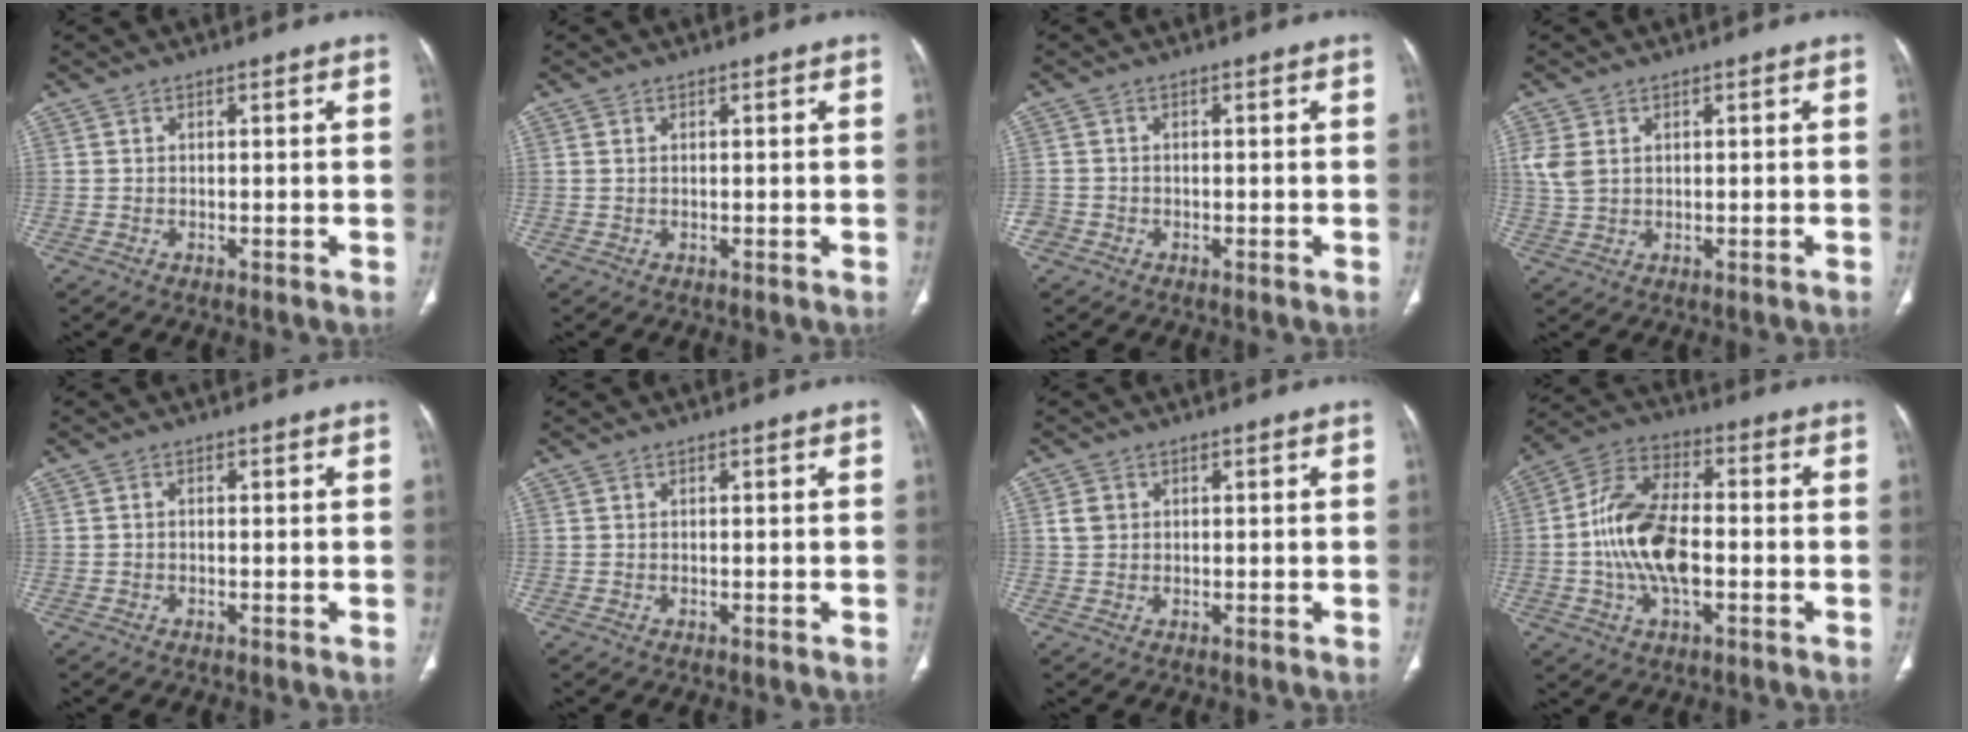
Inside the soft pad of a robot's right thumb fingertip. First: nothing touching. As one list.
[{"total": 0.6, "force": [0.3, 0.4, 0.4], "torque": [-0.010, 0.004, 0.007]}, {"total": 2.1, "force": [-0.9, 1.9, 0.3], "torque": [0.000, 0.010, -0.021]}, {"total": 3.8, "force": [0.9, 2.6, 2.7], "torque": [-0.064, 0.006, 0.025]}, {"total": 0.5, "force": [-0.1, 0.4, 0.4], "torque": [-0.005, 0.001, -0.007]}, {"total": 0.0}, {"total": 2.4, "force": [0.6, 2.1, 1.1], "torque": [-0.016, 0.003, 0.013]}, {"total": 15.1, "force": [-1.9, 8.1, 12.6], "torque": [-0.243, 0.026, -0.038]}]